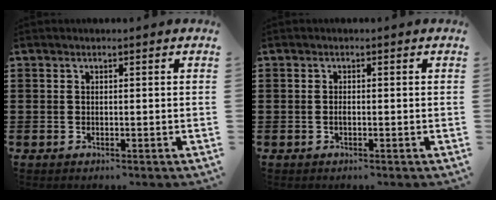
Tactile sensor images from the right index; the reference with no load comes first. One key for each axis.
{"total": 0.7, "fx": -0.1, "fy": 0.3, "fz": 0.6, "tx": -0.014, "ty": -0.002, "tz": -0.001}